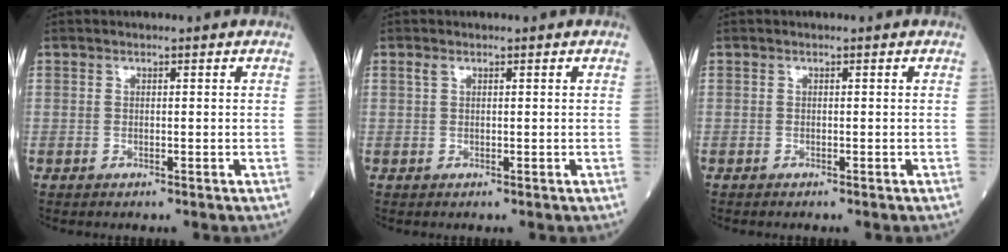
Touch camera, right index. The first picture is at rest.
{"total": 0.7, "force": [0.4, 0.2, 0.5], "torque": [-0.015, 0.010, 0.009]}
{"total": 0.0}